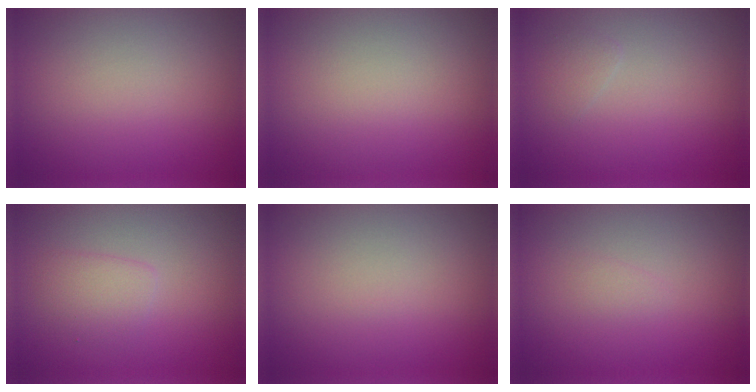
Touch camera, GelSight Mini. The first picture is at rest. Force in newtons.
{"total": 0.0}
{"total": 0.7, "press": 0.7, "slide": 0.1}
{"total": 1.7, "press": 1.7, "slide": 0.1}
{"total": 0.0}
{"total": 0.5, "press": 0.5, "slide": 0.1}